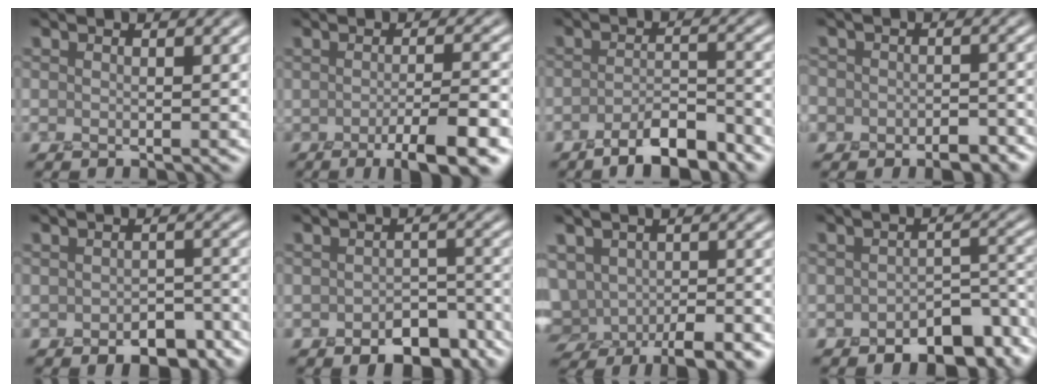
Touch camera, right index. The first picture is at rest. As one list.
[{"total": 6.5, "force": [-3.1, 1.5, 5.5], "torque": [-0.080, -0.003, -0.046]}, {"total": 4.9, "force": [-3.5, 1.2, 3.2], "torque": [-0.053, 0.004, -0.062]}, {"total": 5.5, "force": [-3.3, 3.7, 2.2], "torque": [-0.003, 0.000, -0.052]}, {"total": 4.8, "force": [-2.6, 2.7, 3.0], "torque": [-0.036, -0.011, -0.031]}, {"total": 5.6, "force": [-3.3, 3.1, 3.2], "torque": [-0.038, -0.013, -0.044]}, {"total": 8.0, "force": [-2.9, 5.1, 5.4], "torque": [-0.094, -0.023, -0.033]}, {"total": 7.0, "force": [-4.1, 3.7, 4.3], "torque": [-0.046, -0.008, -0.064]}]